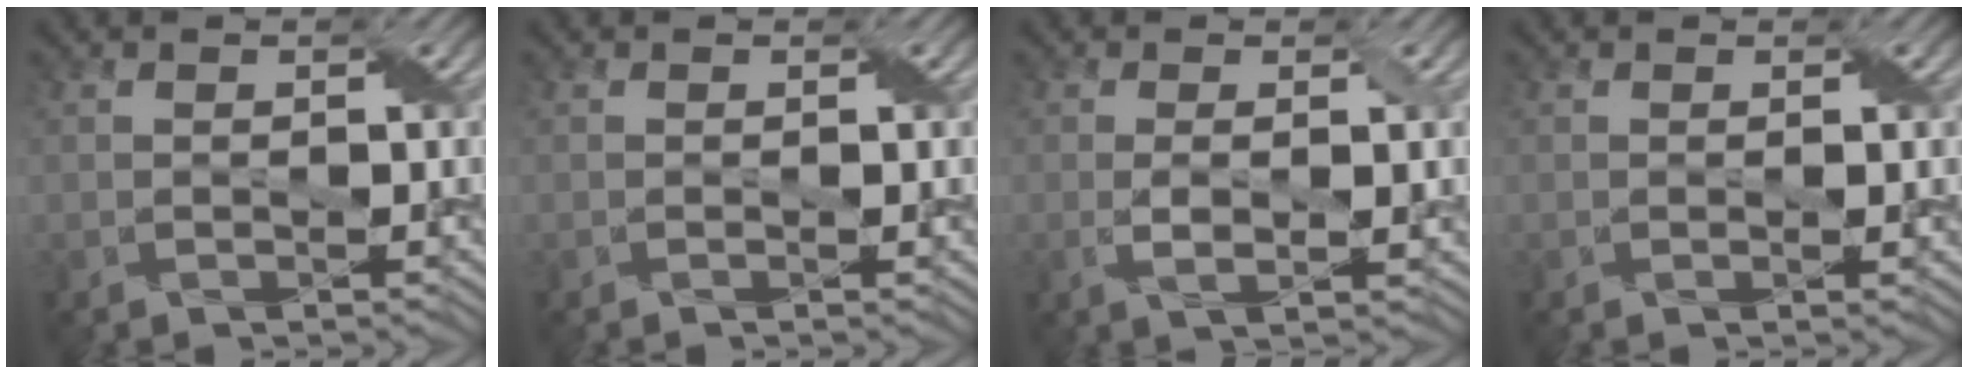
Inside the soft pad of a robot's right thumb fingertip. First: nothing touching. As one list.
[{"total": 0.7, "force": [0.0, 0.0, 0.7], "torque": [-0.012, -0.001, -0.002]}, {"total": 2.9, "force": [0.2, 0.8, 2.8], "torque": [-0.055, -0.003, 0.006]}, {"total": 1.0, "force": [0.2, 0.0, 0.9], "torque": [-0.017, 0.001, 0.000]}]